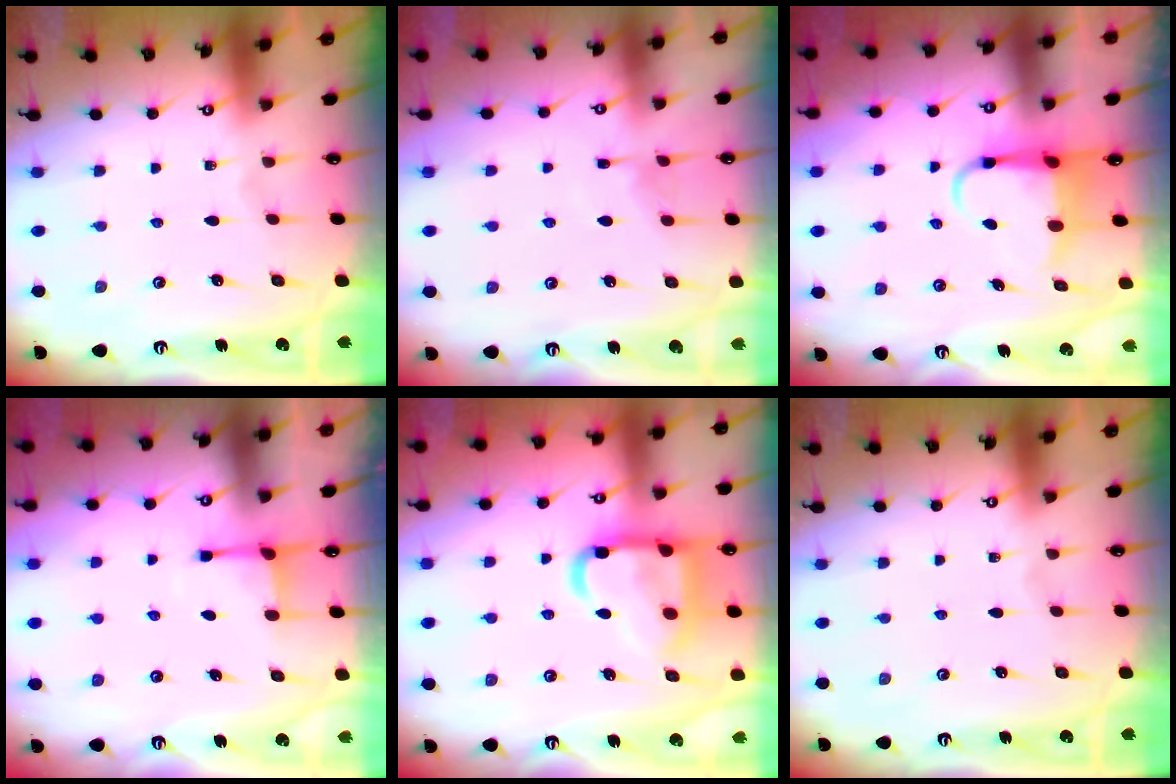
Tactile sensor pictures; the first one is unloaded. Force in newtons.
{"total": 5.6, "press": 5.5, "slide": 0.7}
{"total": 5.4, "press": 5.4, "slide": 0.5}
{"total": 2.2, "press": 2.1, "slide": 0.7}
{"total": 19.0, "press": 18.9, "slide": 1.9}
{"total": 0.0}